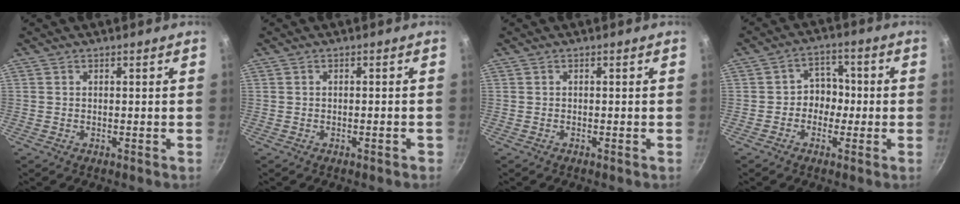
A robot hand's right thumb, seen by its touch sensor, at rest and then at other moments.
{"total": 1.2, "force": [-0.8, 0.3, 0.9], "torque": [-0.010, 0.009, -0.008]}
{"total": 0.0}
{"total": 5.7, "force": [-0.9, 4.9, 2.7], "torque": [0.011, 0.021, -0.024]}